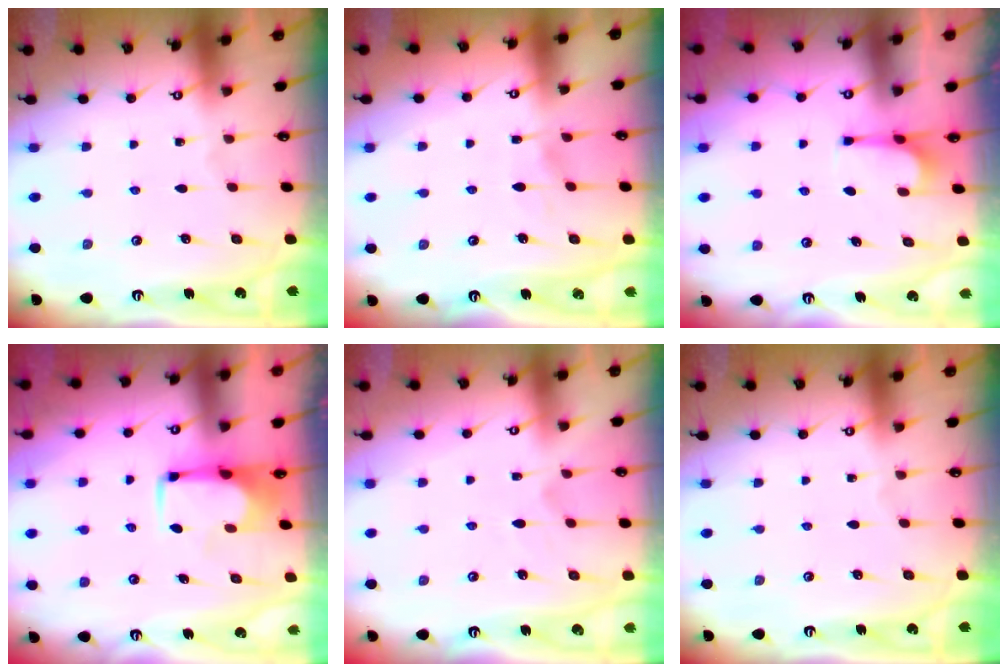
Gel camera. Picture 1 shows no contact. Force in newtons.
{"total": 3.9, "press": 3.9, "slide": 0.4}
{"total": 2.7, "press": 2.6, "slide": 0.5}
{"total": 1.1, "press": 1.1, "slide": 0.1}
{"total": 2.4, "press": 2.2, "slide": 1.1}
{"total": 0.0}